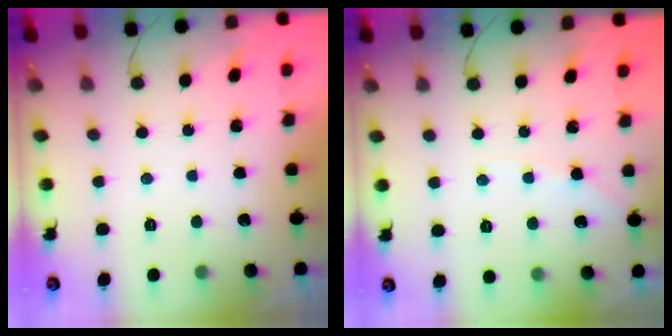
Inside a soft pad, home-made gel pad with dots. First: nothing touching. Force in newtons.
{"total": 3.0, "press": 3.0, "slide": 0.5}